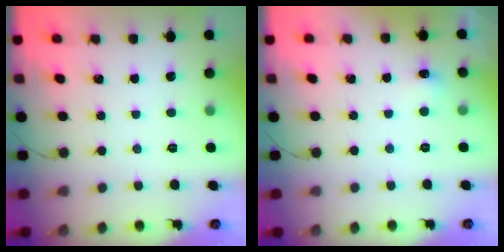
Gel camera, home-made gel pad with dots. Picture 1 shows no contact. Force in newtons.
{"total": 4.7, "press": 4.6, "slide": 1.0}